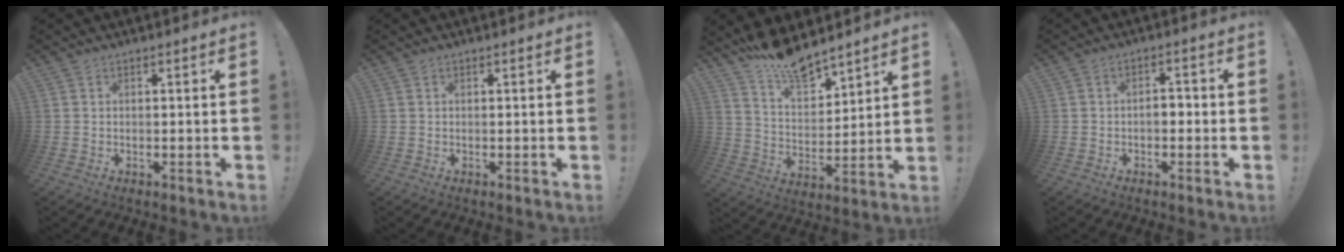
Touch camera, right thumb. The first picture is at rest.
{"total": 0.0}
{"total": 11.6, "force": [10.8, 2.8, 3.2], "torque": [-0.061, -0.089, 0.199]}
{"total": 3.4, "force": [-1.4, 2.1, 2.4], "torque": [-0.036, 0.006, -0.027]}